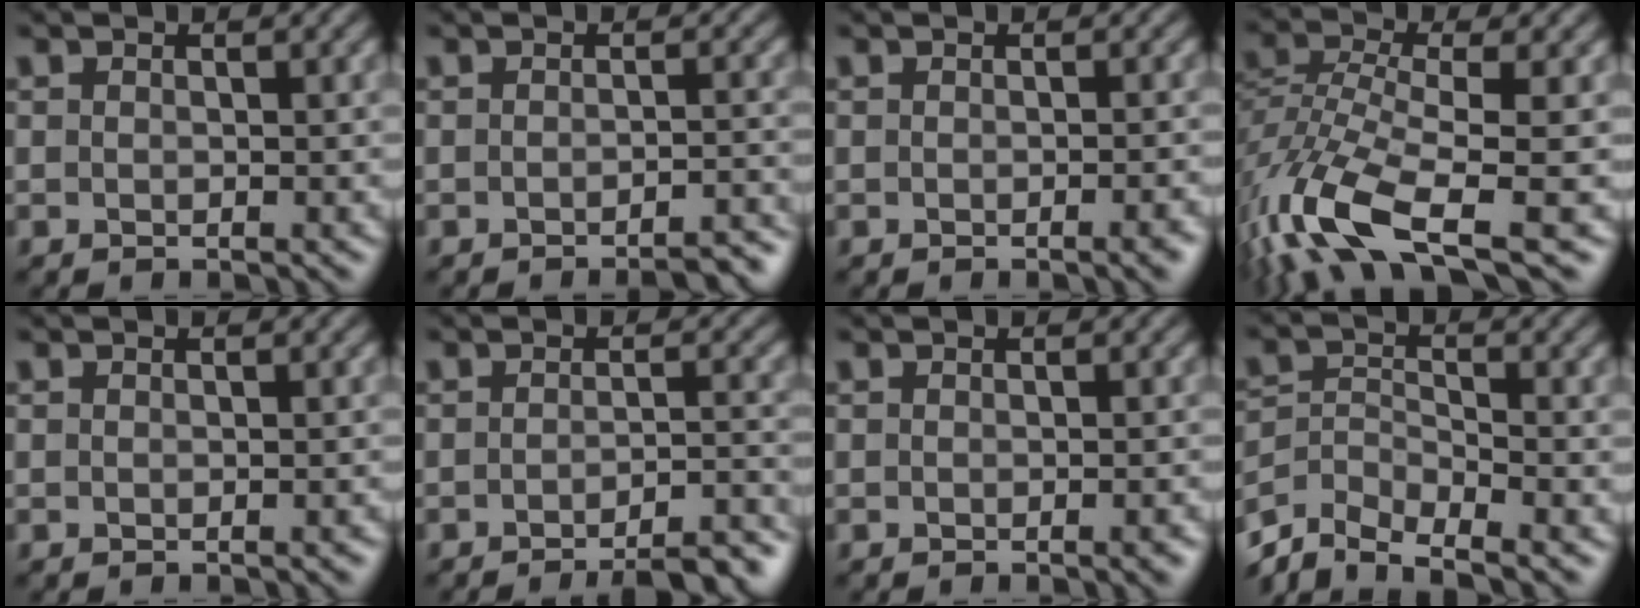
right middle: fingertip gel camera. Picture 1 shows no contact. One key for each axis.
{"total": 3.6, "fx": -3.1, "fy": 0.5, "fz": 1.8, "tx": -0.019, "ty": 0.014, "tz": -0.038}
{"total": 2.2, "fx": -1.2, "fy": 0.5, "fz": 1.7, "tx": -0.015, "ty": 0.004, "tz": -0.014}
{"total": 10.0, "fx": -4.9, "fy": 3.7, "fz": 7.8, "tx": -0.168, "ty": -0.002, "tz": -0.100}
{"total": 0.8, "fx": -0.7, "fy": 0.2, "fz": 0.4, "tx": 0.001, "ty": 0.000, "tz": -0.006}
{"total": 6.8, "fx": -5.4, "fy": 1.5, "fz": 3.9, "tx": -0.041, "ty": 0.010, "tz": -0.065}
{"total": 1.8, "fx": -1.1, "fy": 0.5, "fz": 1.4, "tx": -0.012, "ty": 0.001, "tz": -0.011}
{"total": 5.5, "fx": -4.7, "fy": 1.8, "fz": 2.1, "tx": -0.047, "ty": -0.006, "tz": -0.095}